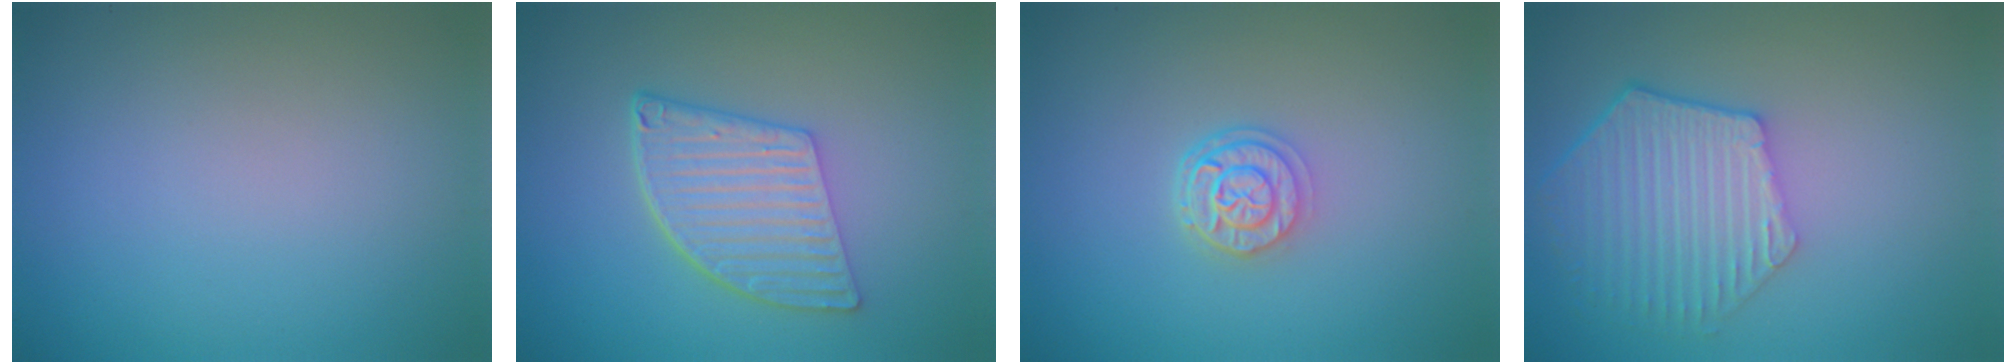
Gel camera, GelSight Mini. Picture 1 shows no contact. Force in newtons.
{"total": 5.6, "press": 4.1, "slide": 3.9}
{"total": 2.7, "press": 2.2, "slide": 1.5}
{"total": 5.7, "press": 4.5, "slide": 3.5}